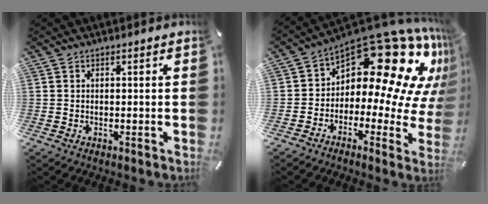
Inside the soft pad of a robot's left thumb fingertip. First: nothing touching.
{"total": 20.7, "force": [10.9, 10.6, 14.0], "torque": [-0.187, -0.097, 0.183]}